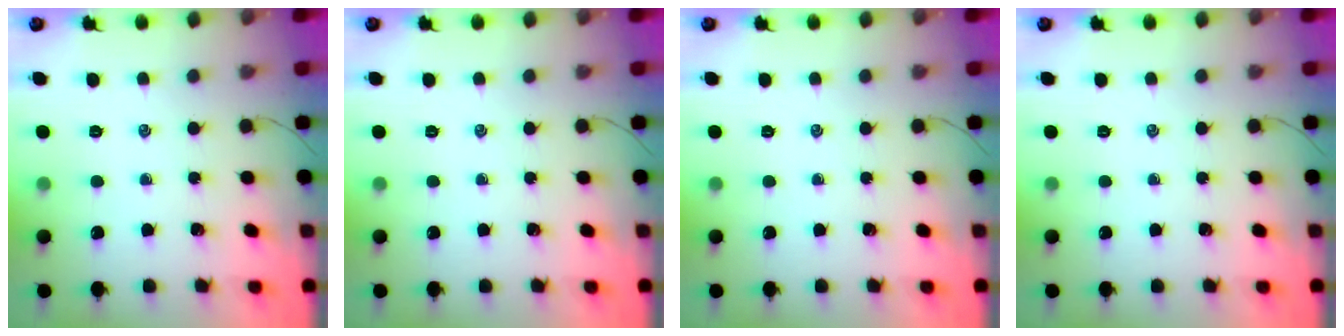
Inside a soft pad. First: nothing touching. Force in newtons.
{"total": 0.0}
{"total": 0.0}
{"total": 0.0}